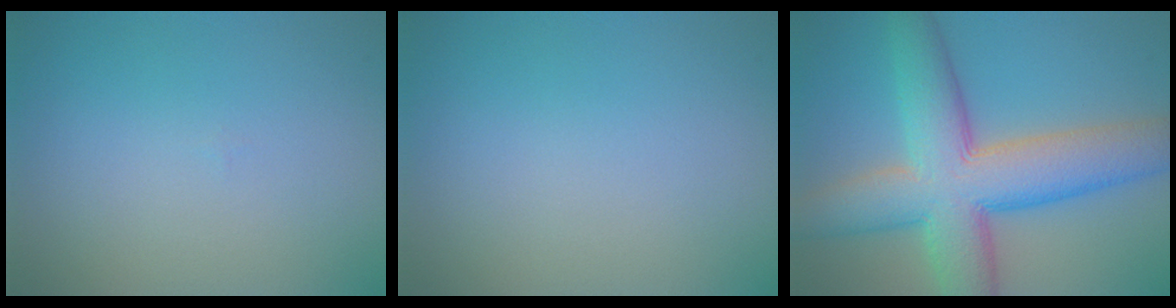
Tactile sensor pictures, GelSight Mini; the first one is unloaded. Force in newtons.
{"total": 0.0}
{"total": 10.5, "press": 10.5, "slide": 0.4}